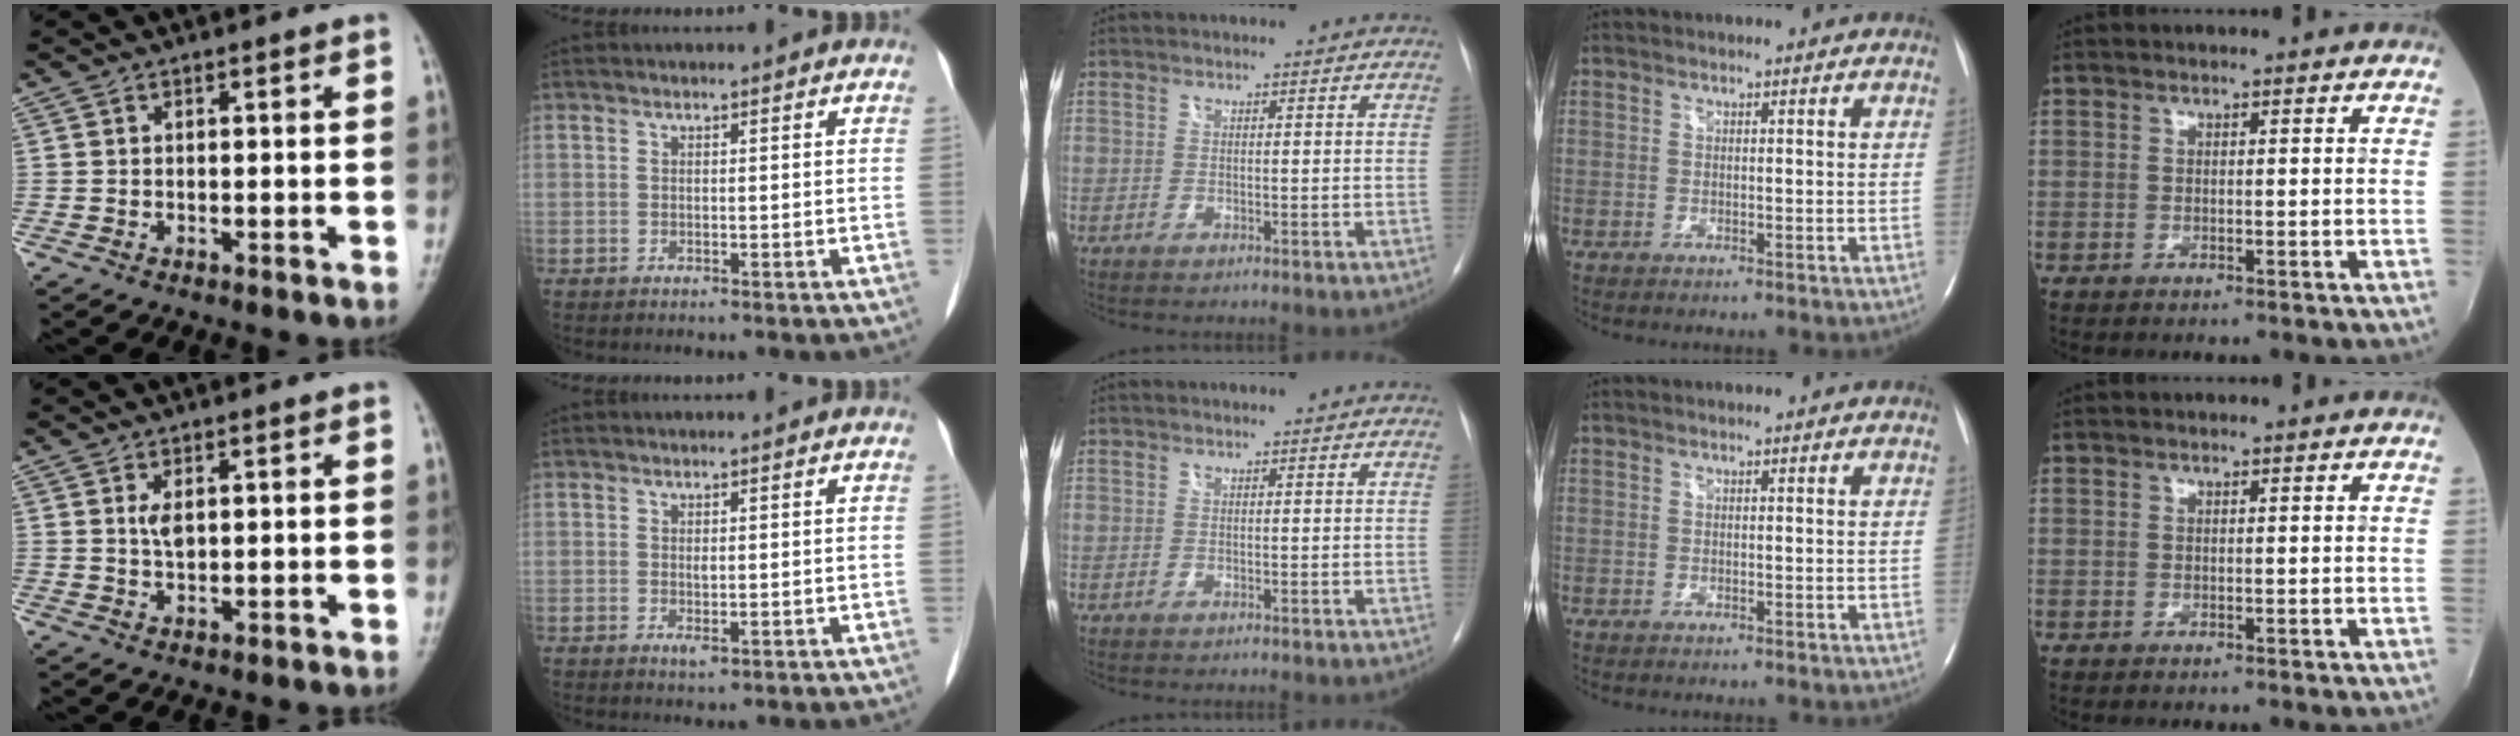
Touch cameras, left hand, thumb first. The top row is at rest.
{"thumb": {"total": 2.4, "force": [0.8, 1.2, 1.9], "torque": [-0.031, -0.006, 0.018]}, "index": {"total": 1.5, "force": [0.2, 0.5, 1.4], "torque": [-0.028, -0.004, 0.009]}}